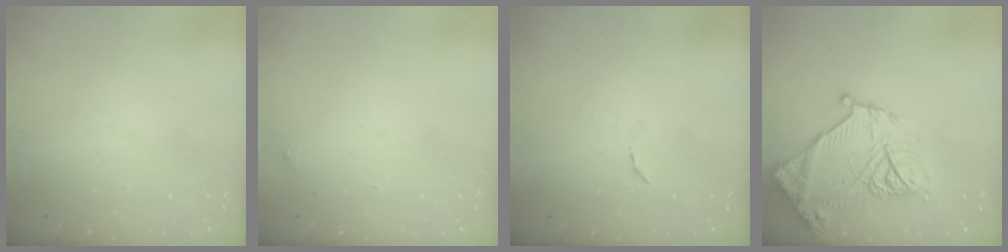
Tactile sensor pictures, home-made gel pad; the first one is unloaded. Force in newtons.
{"total": 2.5, "press": 2.5, "slide": 0.4}
{"total": 6.3, "press": 6.2, "slide": 0.6}
{"total": 18.7, "press": 18.6, "slide": 1.8}